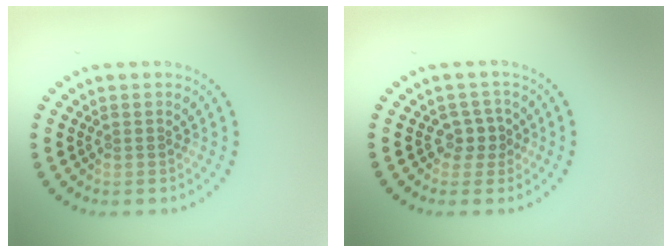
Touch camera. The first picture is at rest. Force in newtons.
{"total": 1.9, "press": 1.6, "slide": 1.0}